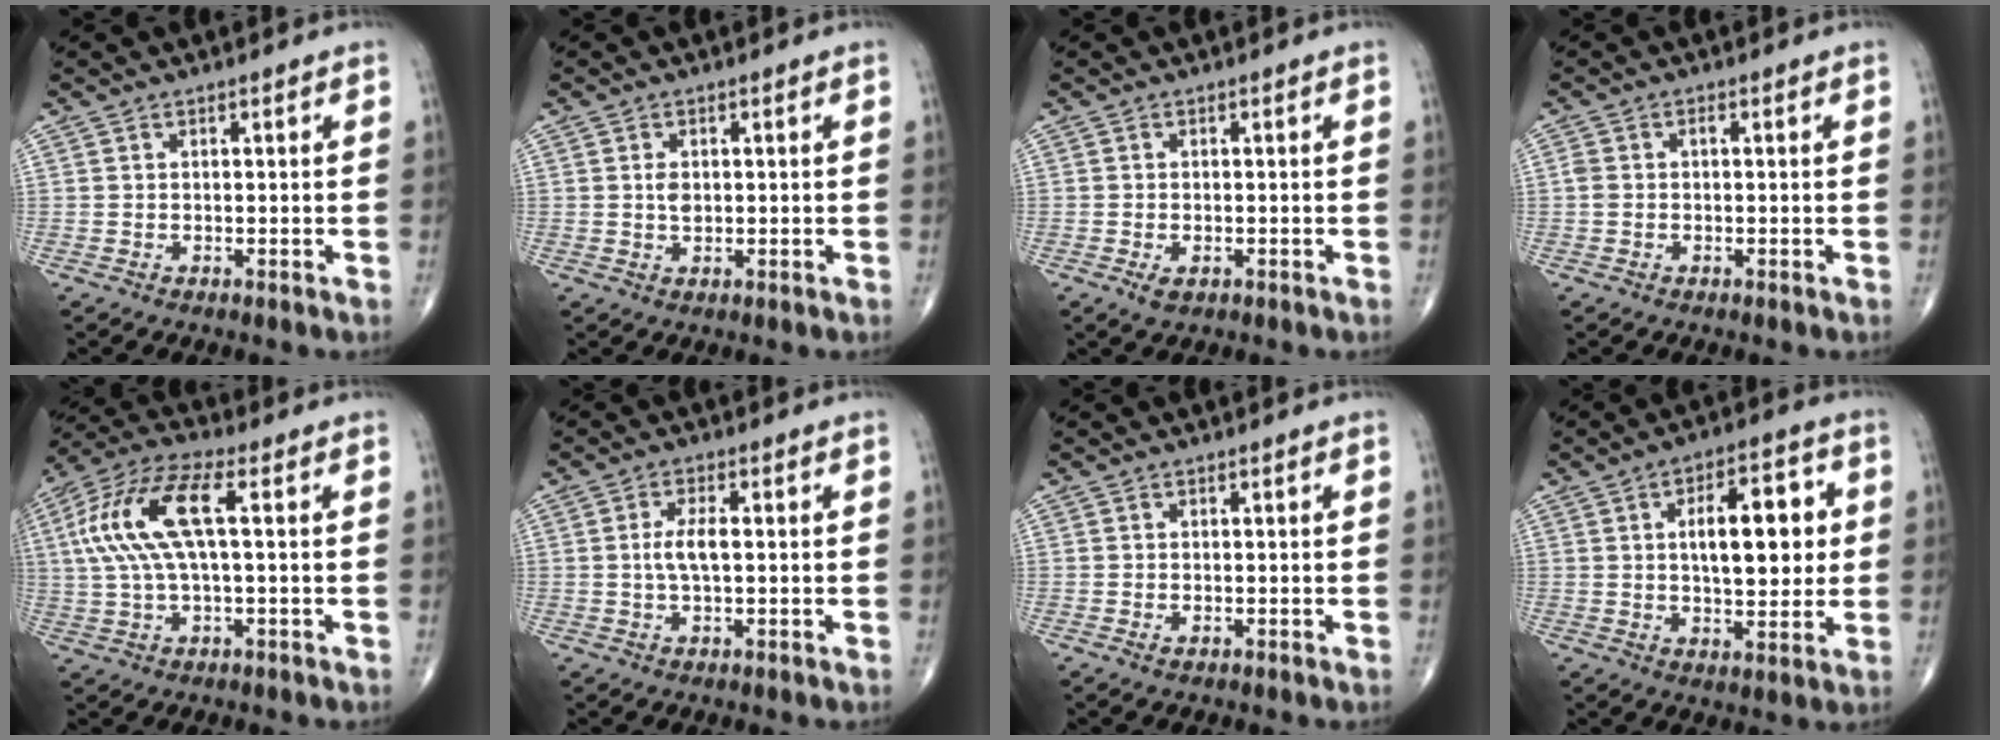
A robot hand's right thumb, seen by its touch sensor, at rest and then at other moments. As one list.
[{"total": 2.0, "force": [0.3, 1.3, 1.5], "torque": [-0.022, -0.001, 0.005]}, {"total": 2.2, "force": [-0.9, 1.2, 1.5], "torque": [-0.024, 0.001, -0.011]}, {"total": 1.6, "force": [-0.1, 1.1, 1.2], "torque": [-0.026, 0.007, -0.003]}, {"total": 14.5, "force": [2.4, 5.2, 13.3], "torque": [-0.296, 0.034, 0.044]}, {"total": 4.2, "force": [0.1, 1.6, 3.9], "torque": [-0.085, 0.004, 0.001]}, {"total": 0.9, "force": [-0.3, 0.5, 0.7], "torque": [-0.012, 0.003, -0.003]}, {"total": 13.5, "force": [2.2, 6.2, 11.8], "torque": [-0.146, 0.003, 0.031]}]